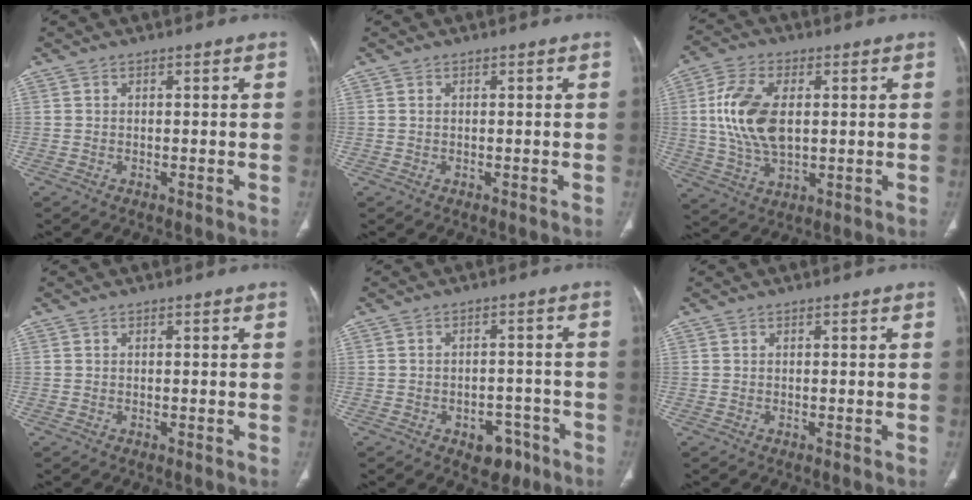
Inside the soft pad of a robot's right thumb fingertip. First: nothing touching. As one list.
[{"total": 0.0}, {"total": 13.2, "force": [1.6, 7.4, 10.8], "torque": [-0.218, -0.005, 0.033]}, {"total": 0.0}, {"total": 5.8, "force": [-3.4, 3.8, 2.8], "torque": [-0.013, 0.027, -0.041]}, {"total": 0.0}]